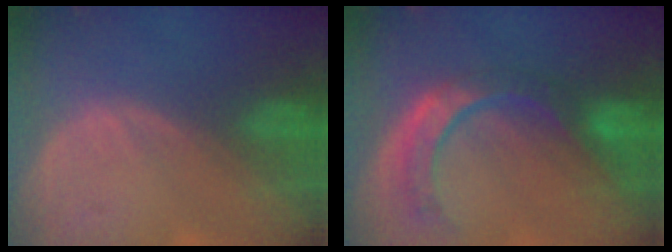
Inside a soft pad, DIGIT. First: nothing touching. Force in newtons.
{"total": 8.6, "press": 7.3, "slide": 4.7}